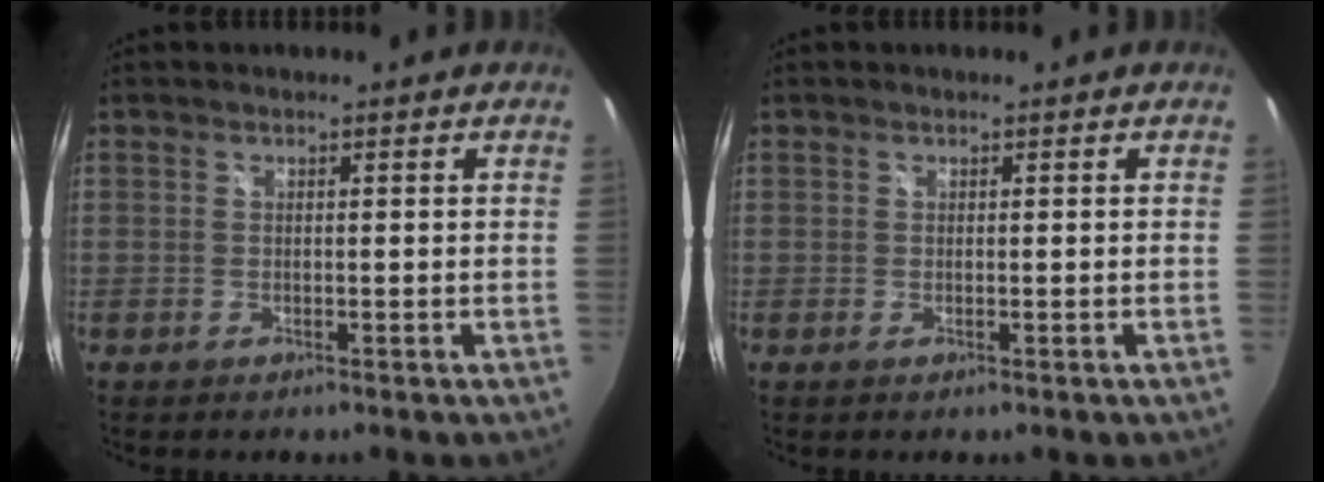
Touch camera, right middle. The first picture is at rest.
{"total": 0.0}